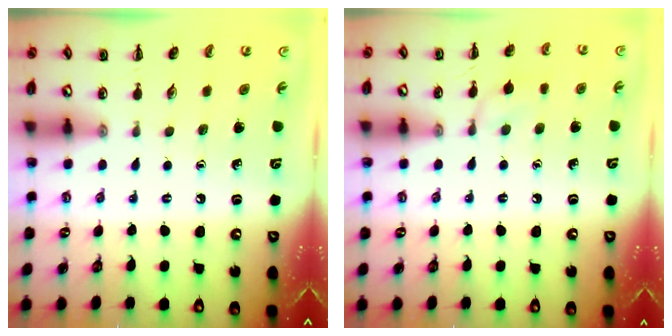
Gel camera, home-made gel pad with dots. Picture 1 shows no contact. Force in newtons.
{"total": 6.7, "press": 6.4, "slide": 2.0}